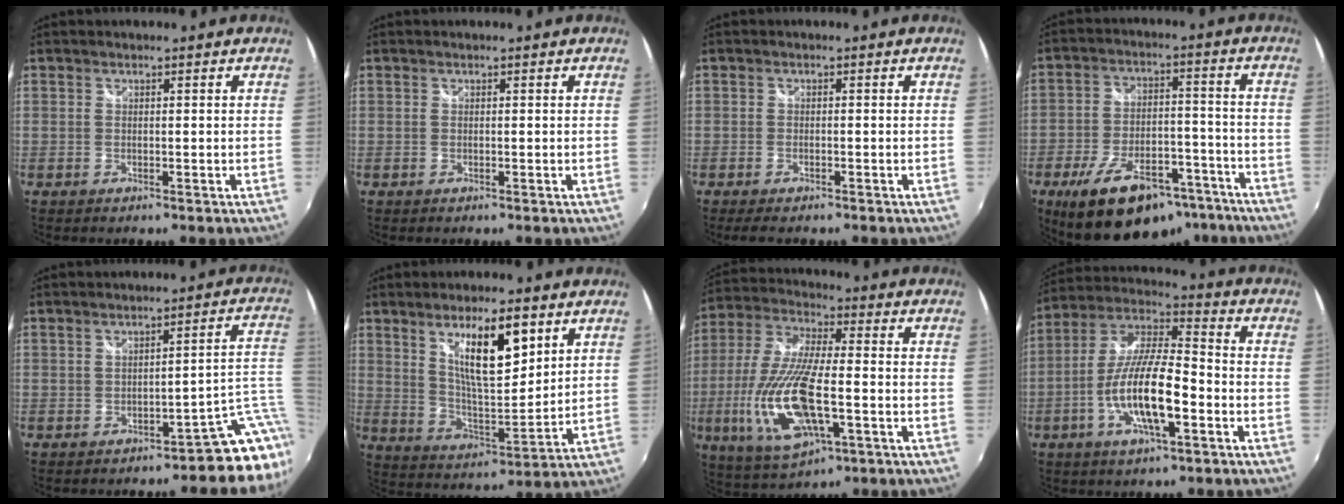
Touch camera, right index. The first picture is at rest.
{"total": 0.0}
{"total": 3.5, "force": [-2.8, 1.0, 1.8], "torque": [-0.040, -0.015, -0.048]}
{"total": 21.2, "force": [-15.0, 9.3, 11.9], "torque": [-0.211, 0.003, -0.207]}
{"total": 7.7, "force": [-3.7, 2.8, 6.2], "torque": [-0.049, 0.016, -0.043]}
{"total": 13.4, "force": [6.5, 3.8, 11.0], "torque": [-0.180, 0.002, 0.124]}
{"total": 18.3, "force": [-4.9, 6.2, 16.5], "torque": [-0.349, -0.018, -0.085]}
{"total": 14.9, "force": [-5.0, 3.7, 13.5], "torque": [-0.268, -0.002, -0.097]}